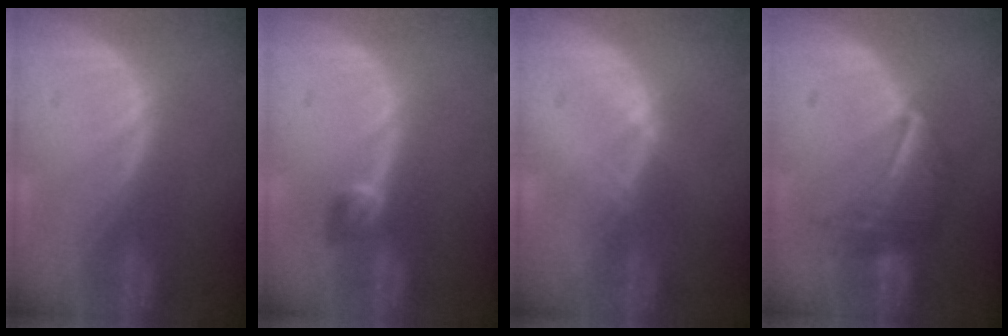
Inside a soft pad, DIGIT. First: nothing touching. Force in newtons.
{"total": 2.6, "press": 2.4, "slide": 1.0}
{"total": 0.6, "press": 0.5, "slide": 0.3}
{"total": 6.4, "press": 6.3, "slide": 1.5}